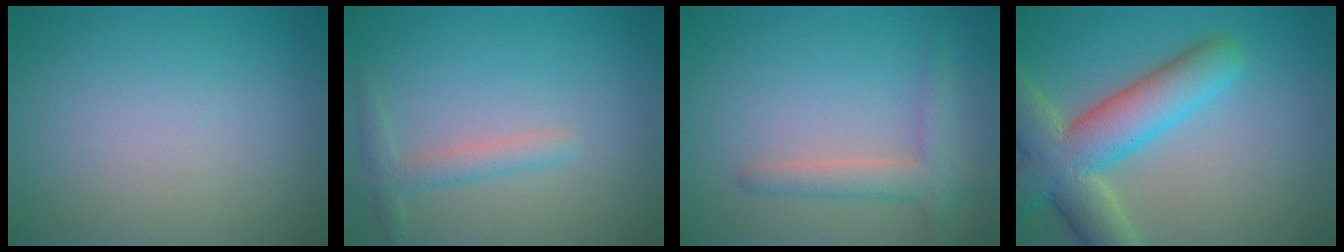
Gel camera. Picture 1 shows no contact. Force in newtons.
{"total": 2.0, "press": 2.0, "slide": 0.1}
{"total": 2.9, "press": 2.9, "slide": 0.2}
{"total": 8.5, "press": 8.5, "slide": 0.7}